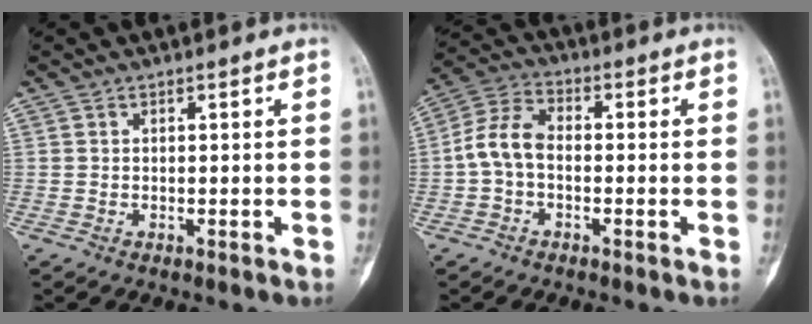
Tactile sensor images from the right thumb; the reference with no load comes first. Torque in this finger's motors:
{"motor_torque": [0.45, 0.46, 0.31, -0.29, 0.08]}